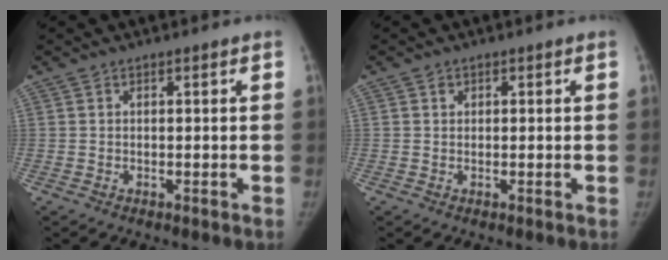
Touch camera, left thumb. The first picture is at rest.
{"total": 0.9, "force": [0.3, 0.8, 0.2], "torque": [0.003, 0.001, 0.004]}